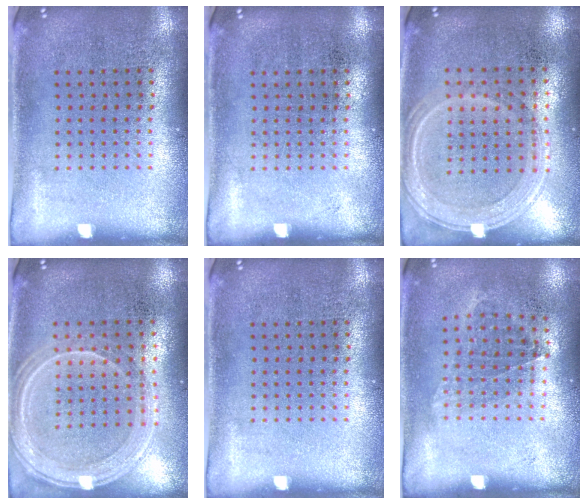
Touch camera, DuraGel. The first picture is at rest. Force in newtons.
{"total": 0.0}
{"total": 1.2, "press": 1.2, "slide": 0.3}
{"total": 1.2, "press": 1.2, "slide": 0.3}
{"total": 0.0}
{"total": 1.0, "press": 0.8, "slide": 0.6}